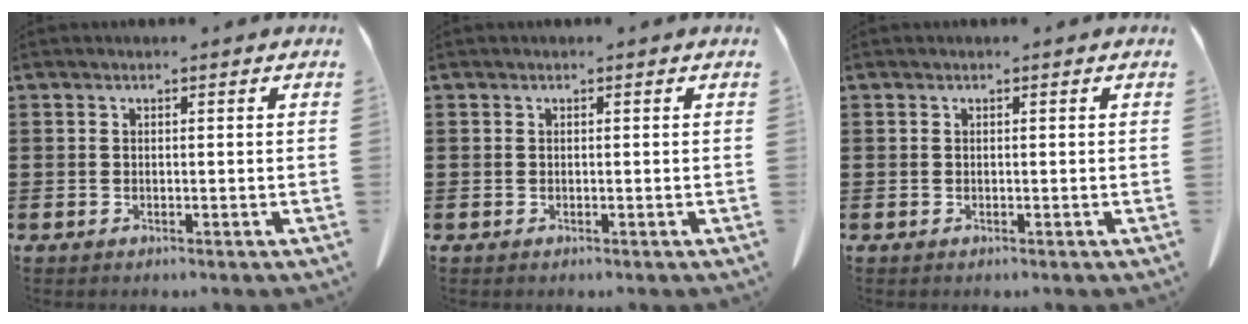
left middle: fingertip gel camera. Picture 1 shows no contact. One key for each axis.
{"total": 0.0}
{"total": 0.0}